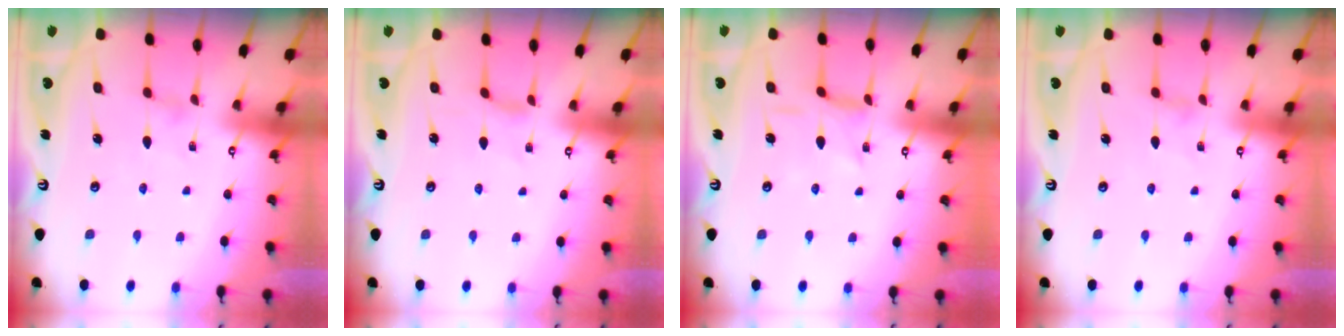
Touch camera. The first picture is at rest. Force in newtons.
{"total": 1.4, "press": 1.4, "slide": 0.3}
{"total": 2.2, "press": 2.2, "slide": 0.3}
{"total": 0.8, "press": 0.8, "slide": 0.2}